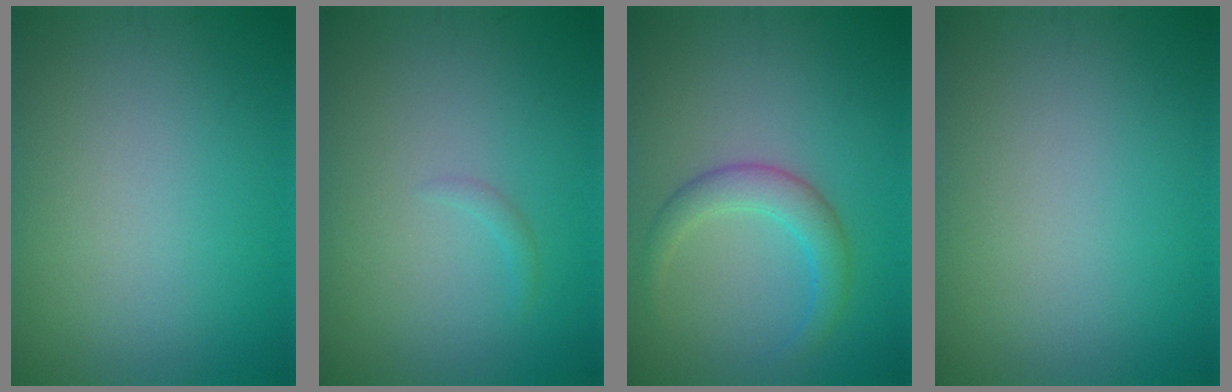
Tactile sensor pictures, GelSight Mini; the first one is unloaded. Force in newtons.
{"total": 0.6, "press": 0.6, "slide": 0.1}
{"total": 3.0, "press": 3.0, "slide": 0.1}
{"total": 0.0}